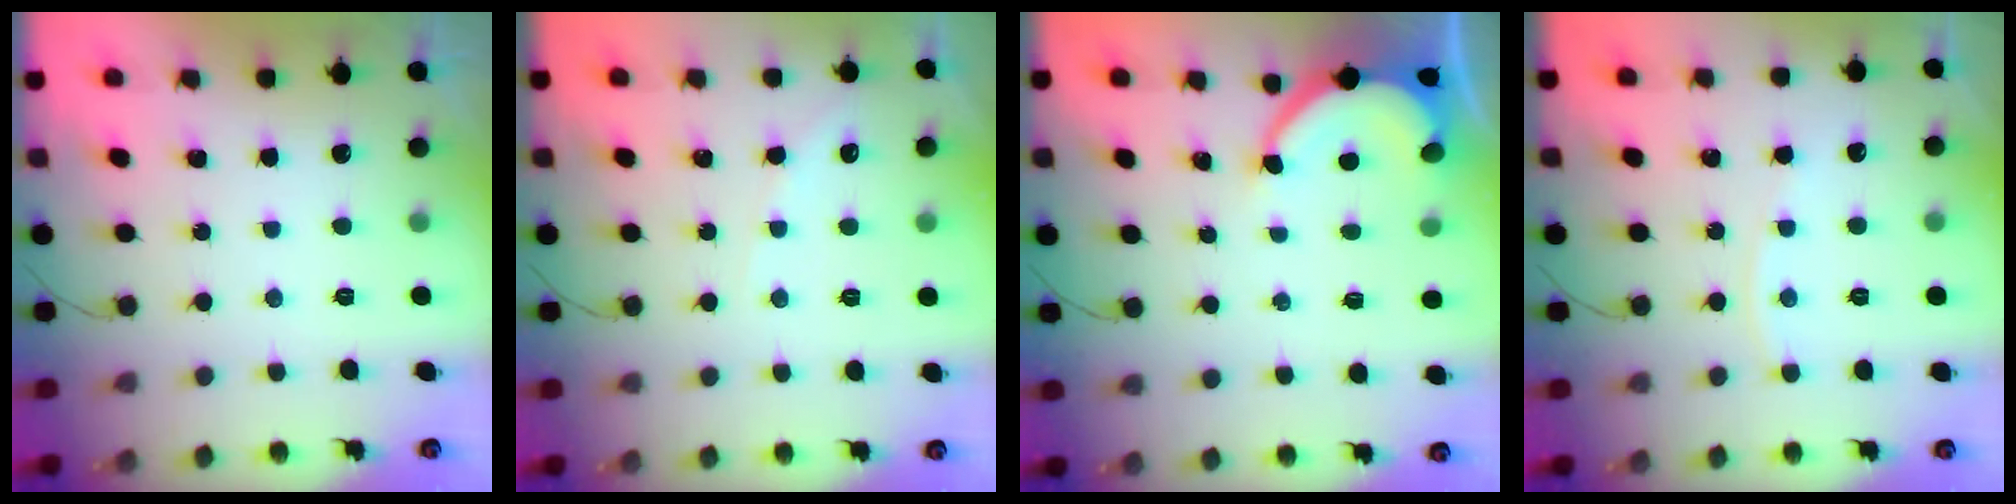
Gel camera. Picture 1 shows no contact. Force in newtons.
{"total": 3.5, "press": 3.5, "slide": 0.5}
{"total": 6.5, "press": 6.5, "slide": 0.1}
{"total": 2.5, "press": 2.5, "slide": 0.3}